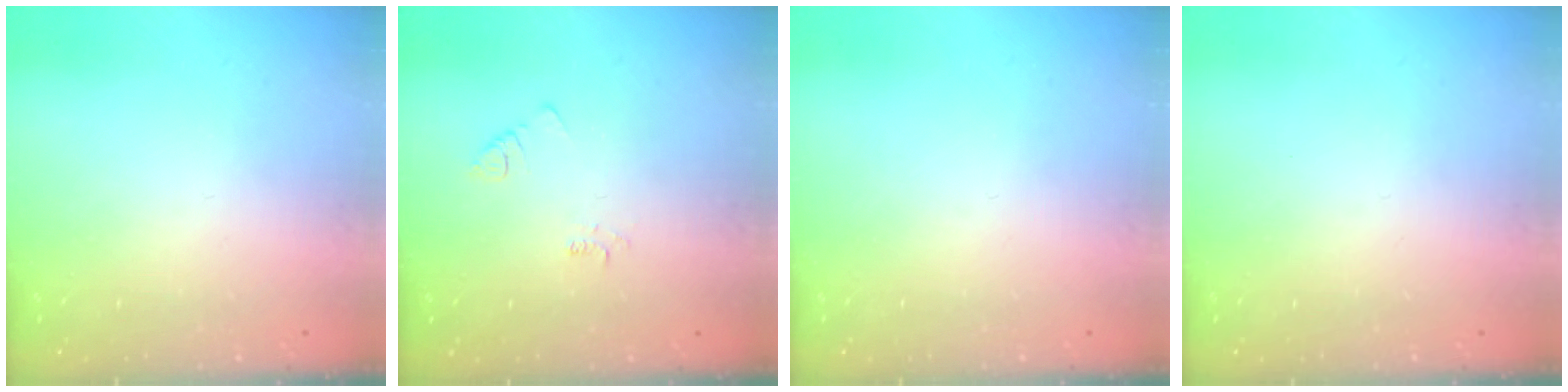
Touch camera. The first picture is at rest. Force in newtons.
{"total": 2.1, "press": 2.1, "slide": 0.4}
{"total": 0.0}
{"total": 0.0}